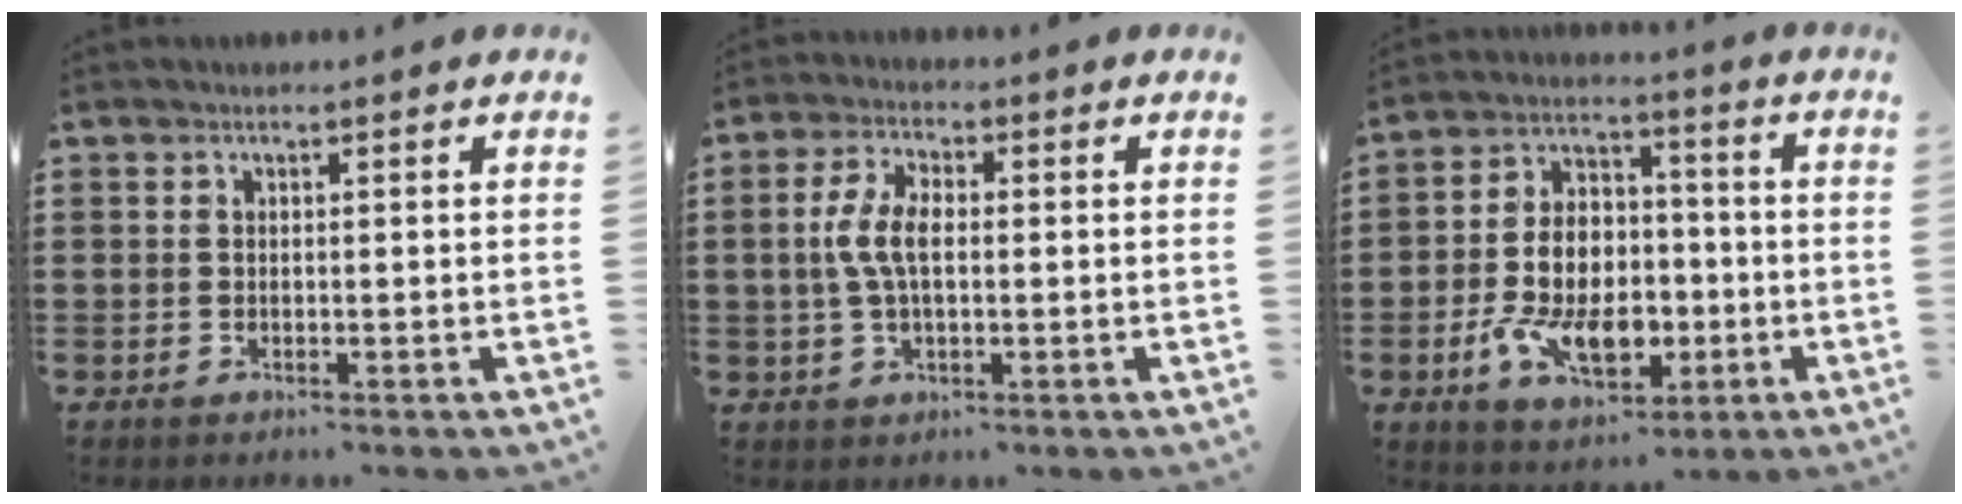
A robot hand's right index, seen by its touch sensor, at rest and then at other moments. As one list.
[{"total": 5.7, "force": [0.1, 2.1, 5.2], "torque": [-0.123, -0.001, -0.007]}, {"total": 10.8, "force": [-2.9, 7.2, 7.4], "torque": [-0.146, 0.008, -0.051]}]